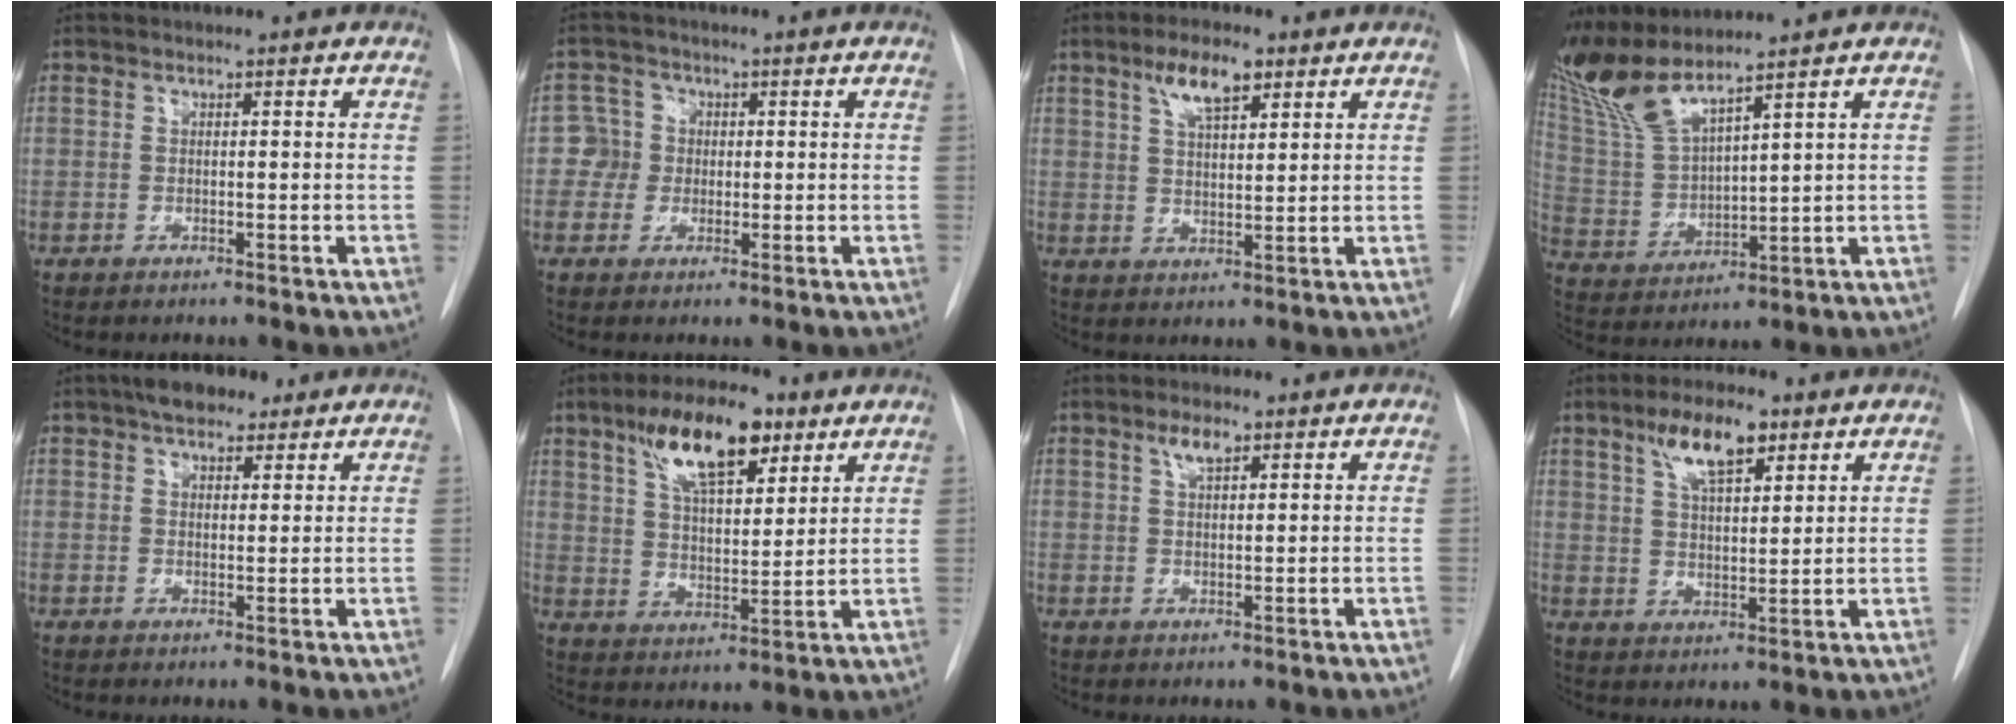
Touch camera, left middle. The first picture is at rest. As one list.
[{"total": 3.5, "force": [-0.1, 3.5, 0.0], "torque": [0.014, 0.014, -0.004]}, {"total": 6.2, "force": [3.6, 1.9, 4.6], "torque": [-0.088, 0.009, 0.064]}, {"total": 9.3, "force": [8.1, 0.0, 4.7], "torque": [-0.115, -0.003, 0.175]}, {"total": 6.1, "force": [4.3, 2.7, 3.4], "torque": [-0.054, 0.017, 0.068]}, {"total": 13.1, "force": [7.7, 4.3, 9.6], "torque": [-0.168, 0.013, 0.136]}, {"total": 2.7, "force": [1.7, 0.8, 1.9], "torque": [-0.039, 0.003, 0.032]}, {"total": 8.1, "force": [4.8, 2.5, 6.1], "torque": [-0.113, 0.009, 0.086]}]